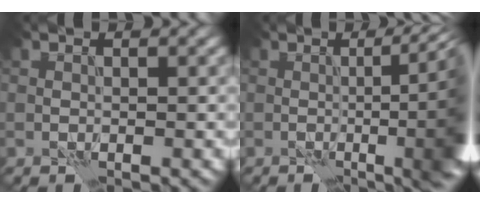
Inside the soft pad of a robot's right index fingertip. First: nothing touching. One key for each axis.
{"total": 13.7, "fx": -0.3, "fy": 5.0, "fz": 12.7, "tx": -0.090, "ty": 0.020, "tz": -0.009}